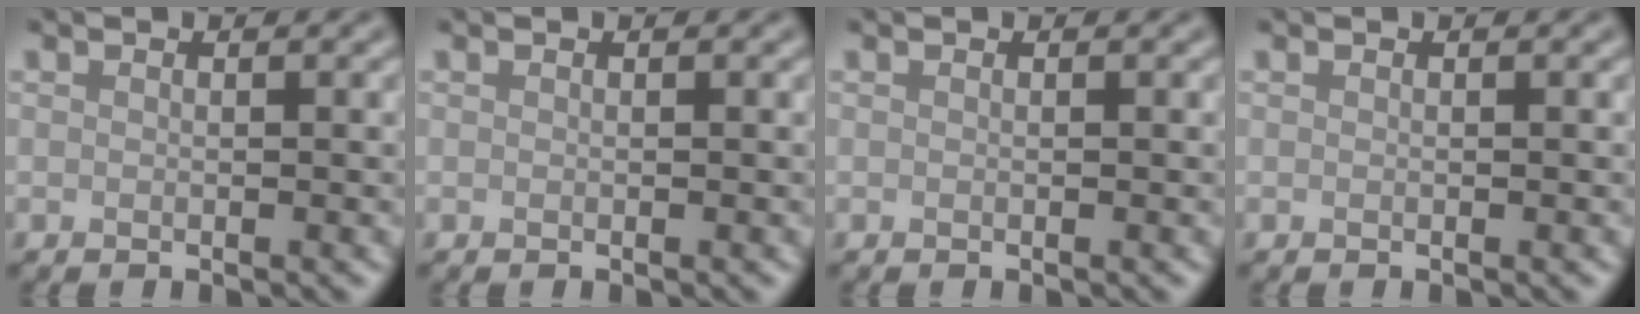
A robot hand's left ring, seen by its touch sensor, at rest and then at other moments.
{"total": 0.0}
{"total": 0.0}
{"total": 0.0}